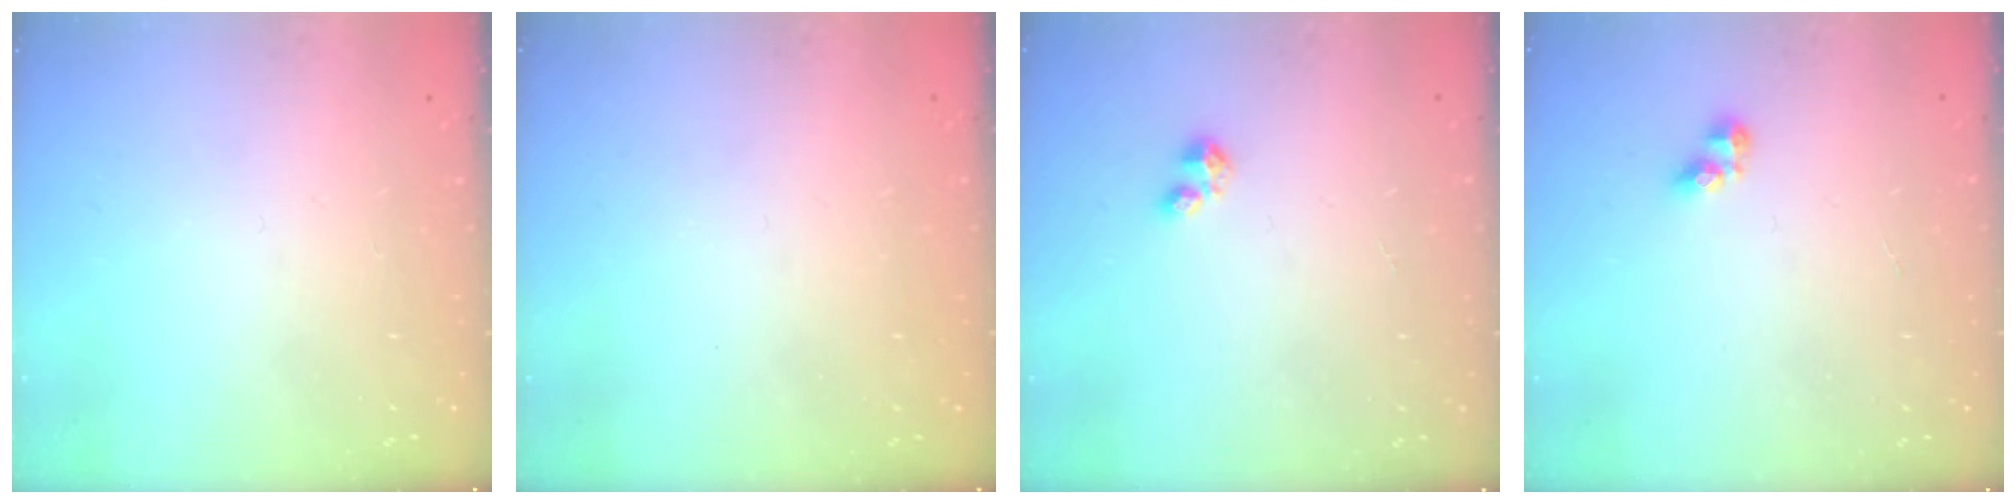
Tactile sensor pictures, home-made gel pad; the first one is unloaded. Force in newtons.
{"total": 0.7, "press": 0.6, "slide": 0.4}
{"total": 2.7, "press": 2.7, "slide": 0.4}
{"total": 3.4, "press": 3.4, "slide": 0.5}